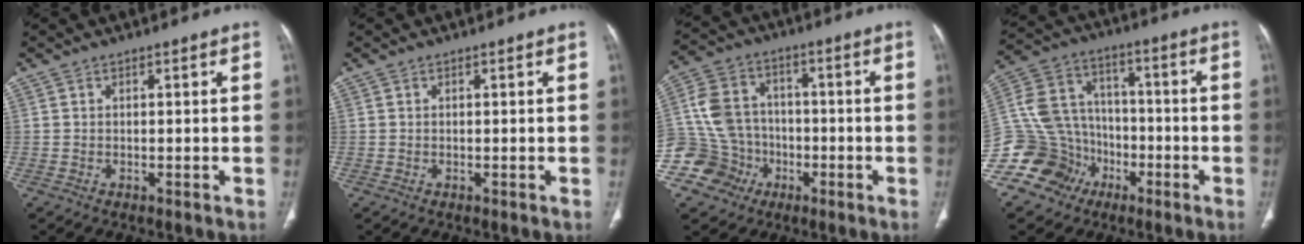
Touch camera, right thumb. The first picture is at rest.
{"total": 0.0}
{"total": 13.4, "force": [-4.7, 12.0, 3.5], "torque": [-0.048, 0.046, -0.077]}
{"total": 15.5, "force": [-7.3, 13.0, 4.3], "torque": [-0.057, 0.076, -0.129]}